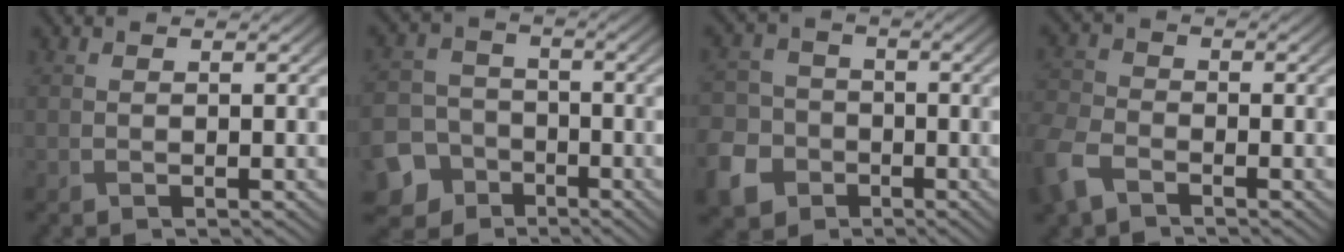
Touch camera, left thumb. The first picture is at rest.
{"total": 8.7, "force": [-5.1, 6.7, 2.3], "torque": [-0.060, -0.027, -0.111]}
{"total": 7.5, "force": [-3.8, 5.9, 2.8], "torque": [-0.088, -0.019, -0.082]}
{"total": 6.2, "force": [-4.0, 3.5, 3.2], "torque": [-0.092, -0.009, -0.092]}